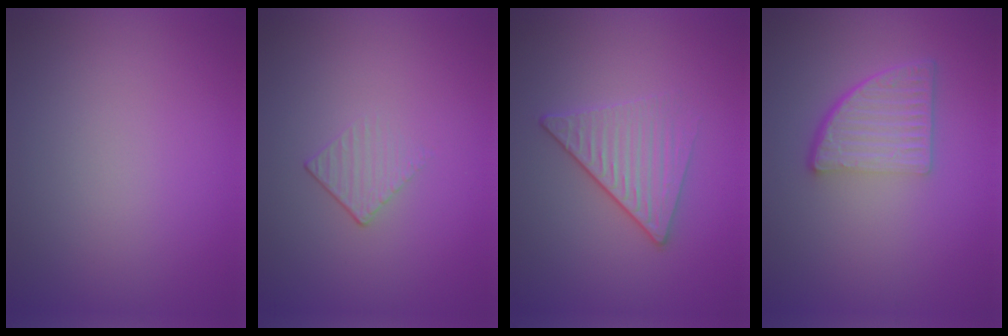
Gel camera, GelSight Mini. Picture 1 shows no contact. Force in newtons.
{"total": 1.2, "press": 0.5, "slide": 1.1}
{"total": 2.7, "press": 2.4, "slide": 1.2}
{"total": 4.5, "press": 3.2, "slide": 3.2}